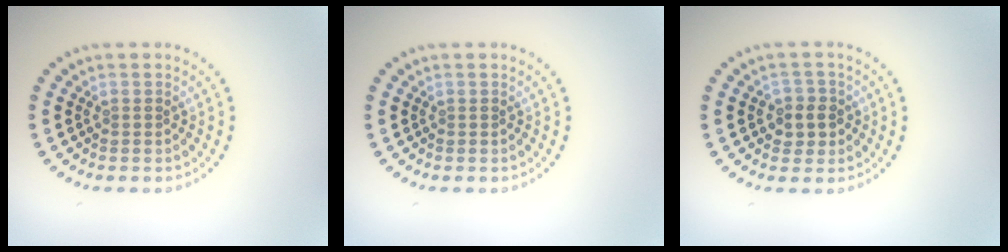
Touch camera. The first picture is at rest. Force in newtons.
{"total": 0.0}
{"total": 2.3, "press": 2.1, "slide": 1.0}